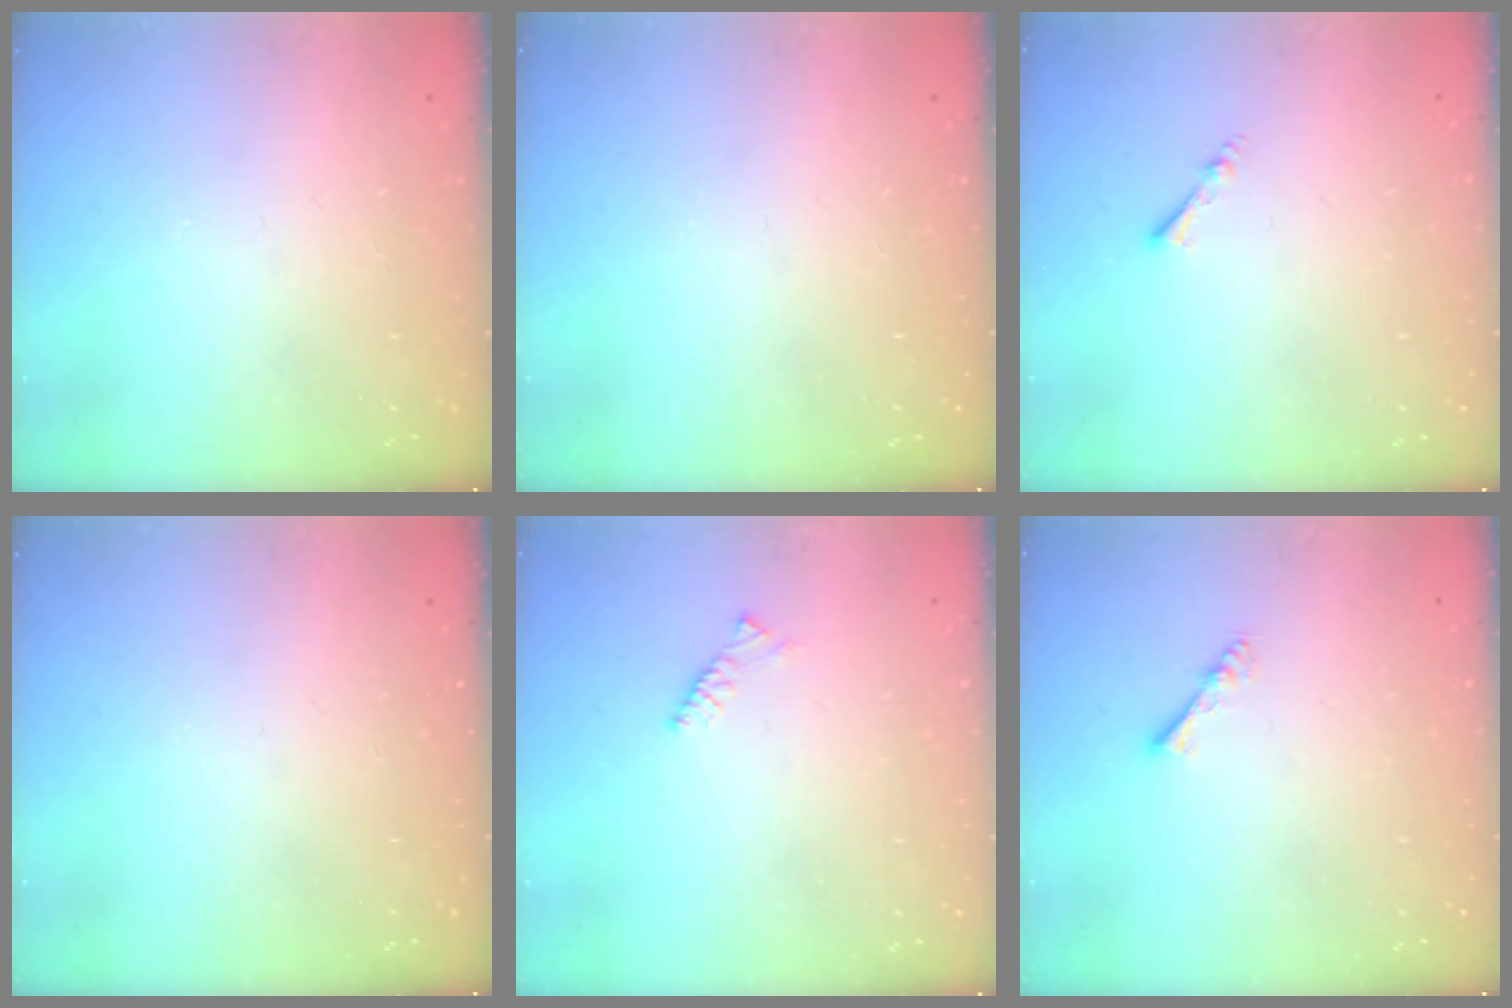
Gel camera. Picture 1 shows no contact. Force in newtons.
{"total": 0.0}
{"total": 1.9, "press": 1.9, "slide": 0.4}
{"total": 0.0}
{"total": 2.4, "press": 2.3, "slide": 0.6}
{"total": 2.9, "press": 2.8, "slide": 0.5}